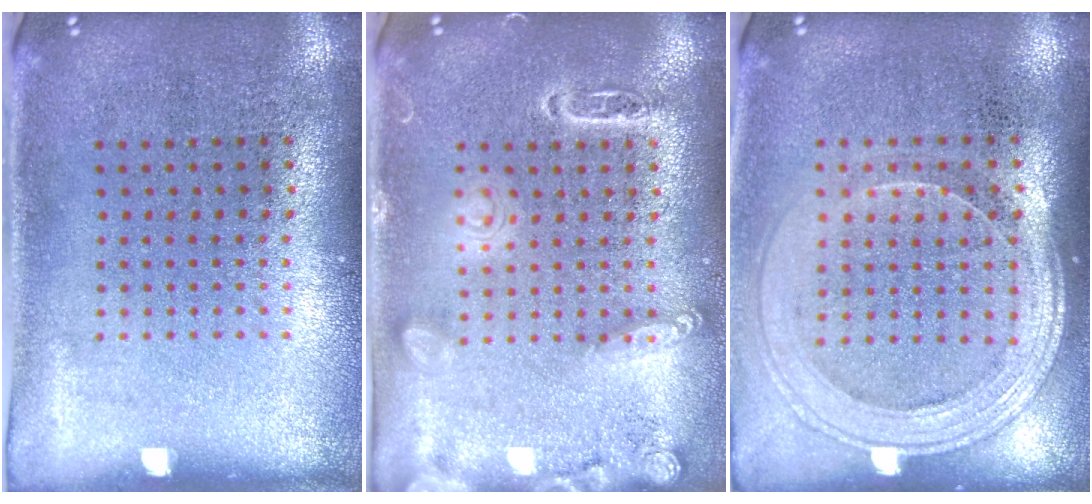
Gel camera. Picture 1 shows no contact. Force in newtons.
{"total": 2.8, "press": 2.8, "slide": 0.2}
{"total": 1.8, "press": 1.6, "slide": 0.7}